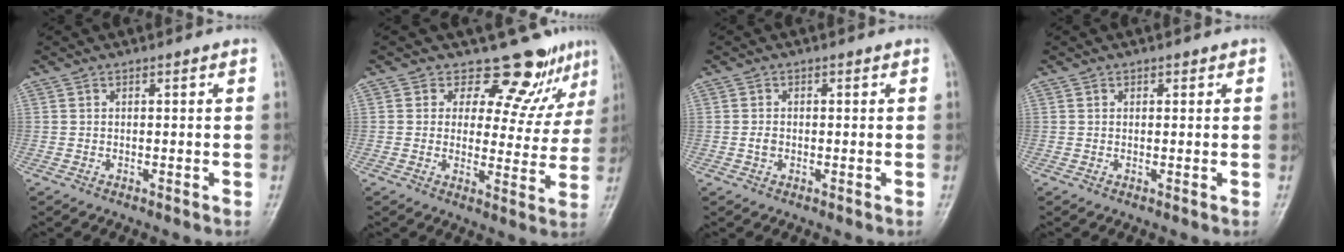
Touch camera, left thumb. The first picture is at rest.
{"total": 11.2, "force": [9.3, 5.2, 3.4], "torque": [0.004, -0.065, 0.107]}
{"total": 1.4, "force": [-0.3, 1.2, 0.8], "torque": [-0.012, 0.002, -0.006]}
{"total": 0.8, "force": [0.5, 0.7, 0.2], "torque": [0.008, -0.001, 0.003]}